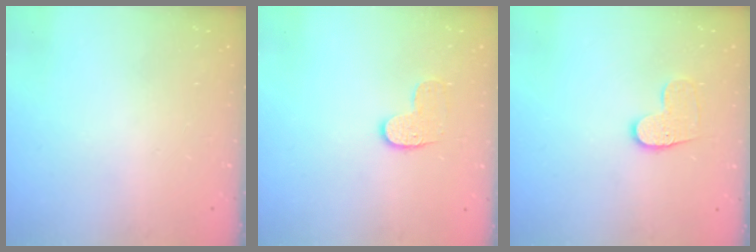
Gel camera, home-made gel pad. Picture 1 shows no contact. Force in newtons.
{"total": 6.8, "press": 6.8, "slide": 0.2}
{"total": 9.2, "press": 9.2, "slide": 0.3}